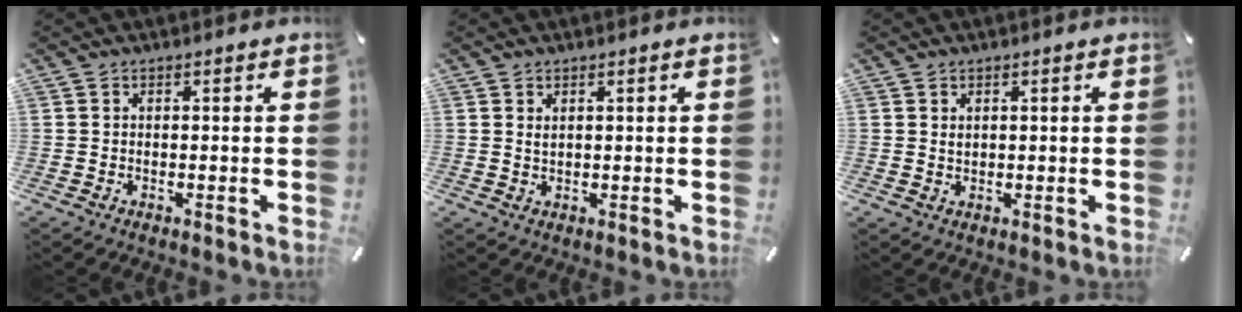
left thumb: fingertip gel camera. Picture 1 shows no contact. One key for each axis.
{"total": 1.2, "fx": 0.7, "fy": 0.5, "fz": 0.9, "tx": -0.019, "ty": -0.001, "tz": 0.013}
{"total": 1.1, "fx": 0.6, "fy": 0.7, "fz": 0.6, "tx": -0.012, "ty": 0.001, "tz": 0.012}